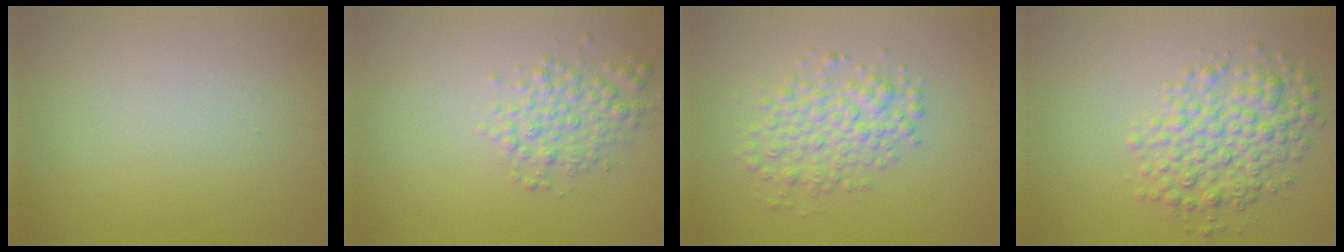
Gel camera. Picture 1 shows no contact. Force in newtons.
{"total": 2.8, "press": 2.8, "slide": 0.1}
{"total": 4.0, "press": 4.0, "slide": 0.1}
{"total": 5.0, "press": 5.0, "slide": 0.0}